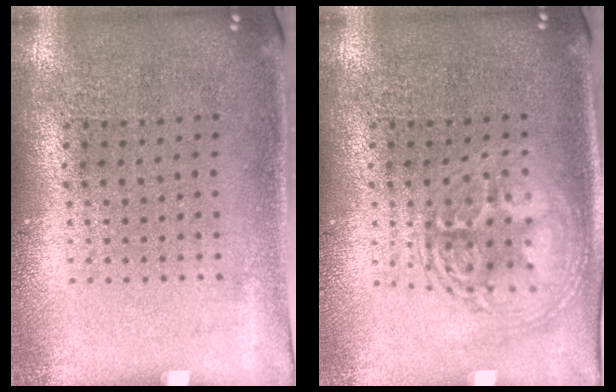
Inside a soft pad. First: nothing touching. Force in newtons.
{"total": 2.2, "press": 2.2, "slide": 0.3}